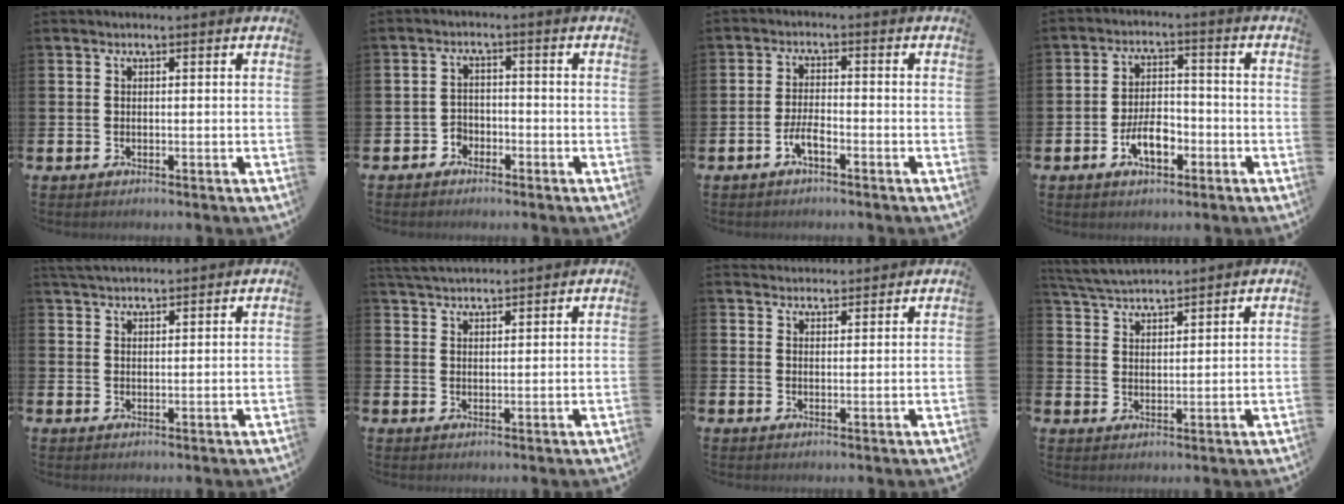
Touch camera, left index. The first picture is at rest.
{"total": 2.3, "force": [-1.8, 1.3, 0.1], "torque": [-0.013, 0.006, -0.041]}
{"total": 2.9, "force": [-1.6, 0.8, 2.3], "torque": [-0.050, 0.003, -0.030]}
{"total": 5.5, "force": [-2.3, 2.8, 4.2], "torque": [-0.071, 0.007, -0.044]}
{"total": 3.1, "force": [3.0, 0.4, 0.5], "torque": [-0.013, -0.012, 0.056]}
{"total": 3.7, "force": [3.7, 0.4, 0.5], "torque": [-0.015, -0.016, 0.068]}
{"total": 2.8, "force": [2.7, 0.5, -0.2], "torque": [0.002, -0.014, 0.050]}
{"total": 4.4, "force": [4.4, 0.2, 0.6], "torque": [-0.028, -0.021, 0.079]}